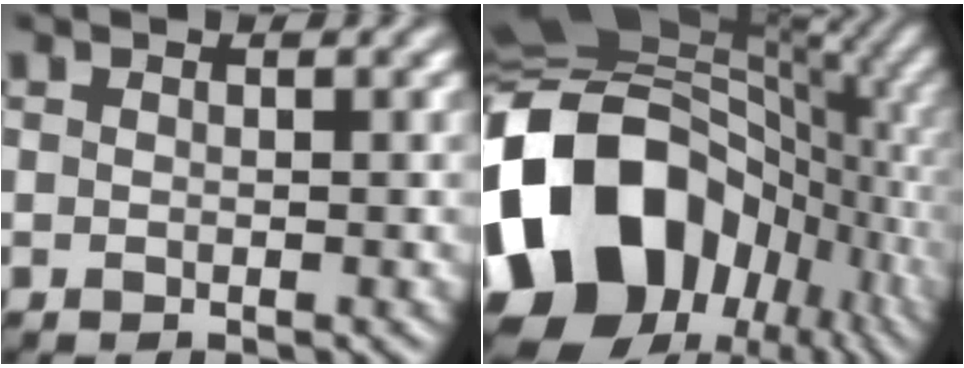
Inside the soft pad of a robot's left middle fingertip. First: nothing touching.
{"total": 19.3, "force": [-3.7, 14.9, 11.6], "torque": [-0.272, 0.003, -0.068]}